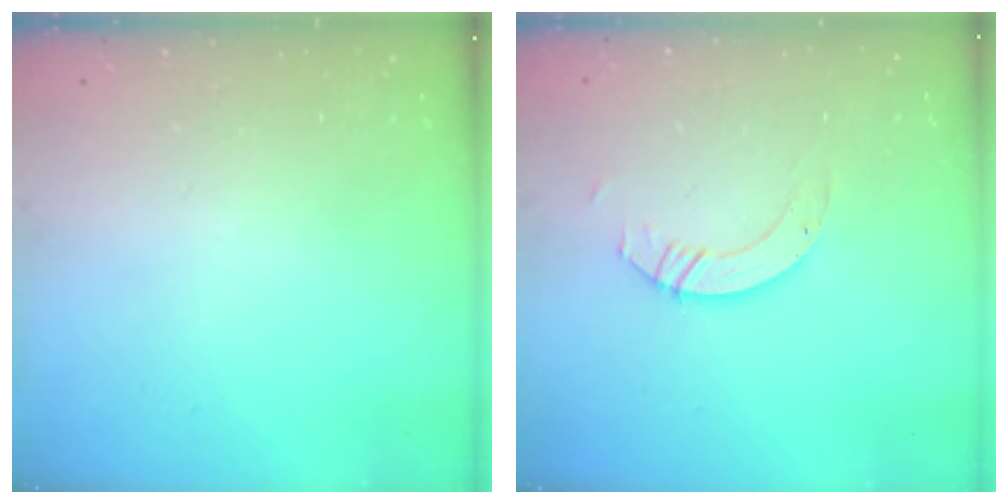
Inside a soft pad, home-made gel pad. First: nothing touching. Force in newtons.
{"total": 4.4, "press": 4.4, "slide": 0.0}